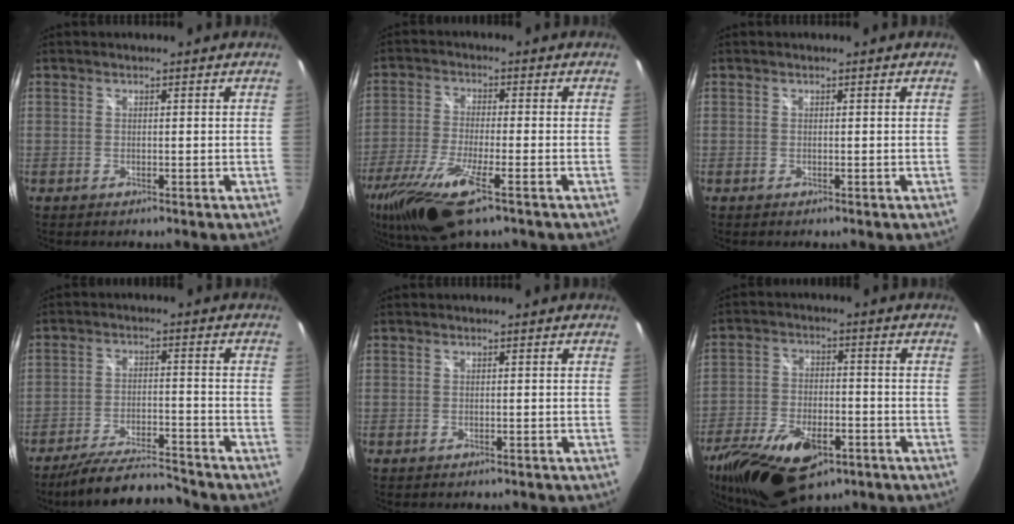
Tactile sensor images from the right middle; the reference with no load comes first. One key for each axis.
{"total": 15.6, "fx": -9.3, "fy": 3.8, "fz": 11.9, "tx": -0.256, "ty": -0.059, "tz": -0.173}
{"total": 0.0}
{"total": 12.2, "fx": -11.2, "fy": 1.4, "fz": 4.6, "tx": -0.107, "ty": -0.006, "tz": -0.182}
{"total": 1.4, "fx": -1.2, "fy": 0.5, "fz": 0.5, "tx": -0.012, "ty": -0.006, "tz": -0.014}
{"total": 20.2, "fx": -11.8, "fy": 10.1, "fz": 12.9, "tx": -0.282, "ty": -0.035, "tz": -0.195}